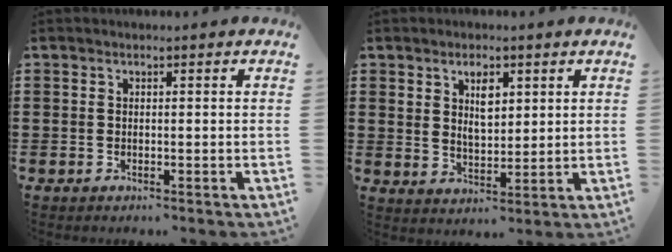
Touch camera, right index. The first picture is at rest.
{"total": 4.4, "force": [2.0, 2.2, 3.2], "torque": [-0.056, 0.002, 0.030]}